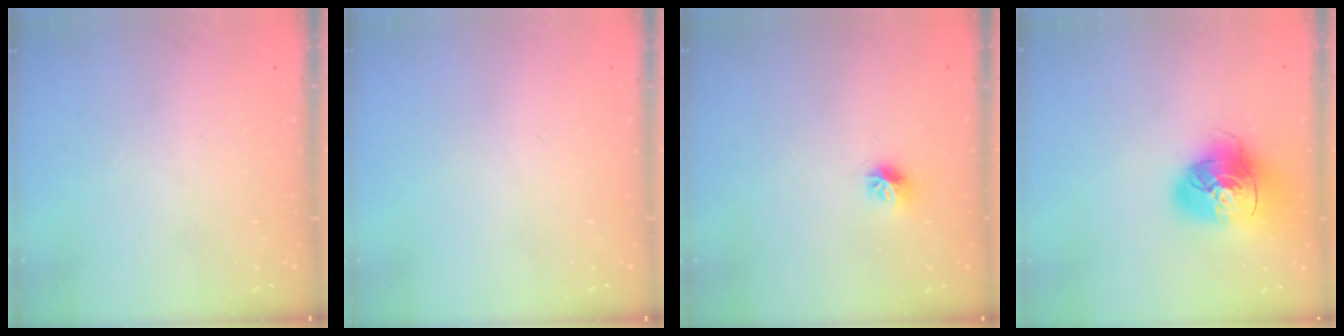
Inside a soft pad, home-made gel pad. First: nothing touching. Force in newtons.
{"total": 0.0}
{"total": 7.4, "press": 7.3, "slide": 0.6}
{"total": 17.5, "press": 17.3, "slide": 2.6}